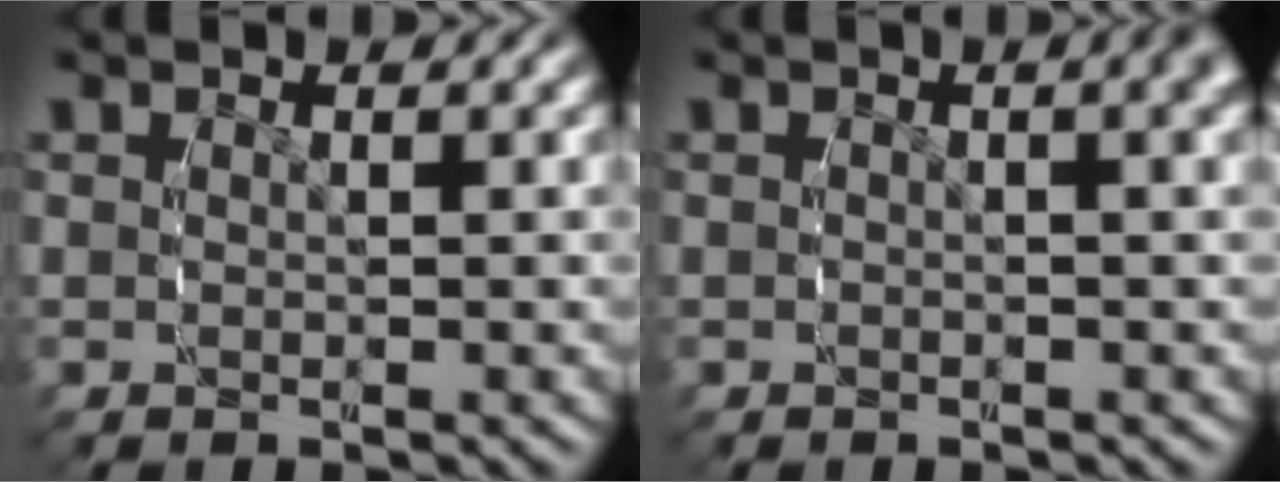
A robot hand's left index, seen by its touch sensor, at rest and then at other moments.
{"total": 1.7, "force": [0.2, 0.2, 1.7], "torque": [-0.014, 0.005, -0.001]}